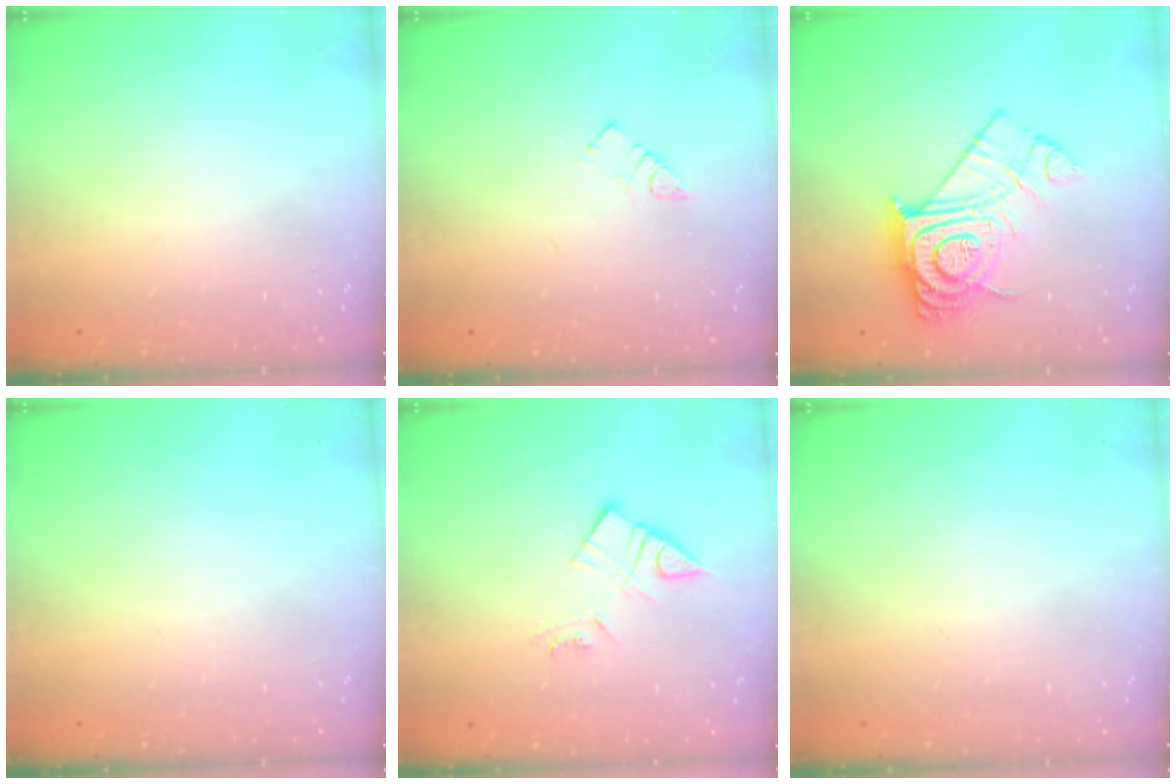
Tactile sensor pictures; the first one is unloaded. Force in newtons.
{"total": 2.5, "press": 2.5, "slide": 0.1}
{"total": 14.6, "press": 14.5, "slide": 0.9}
{"total": 0.0}
{"total": 8.9, "press": 8.9, "slide": 0.5}
{"total": 1.9, "press": 1.9, "slide": 0.1}